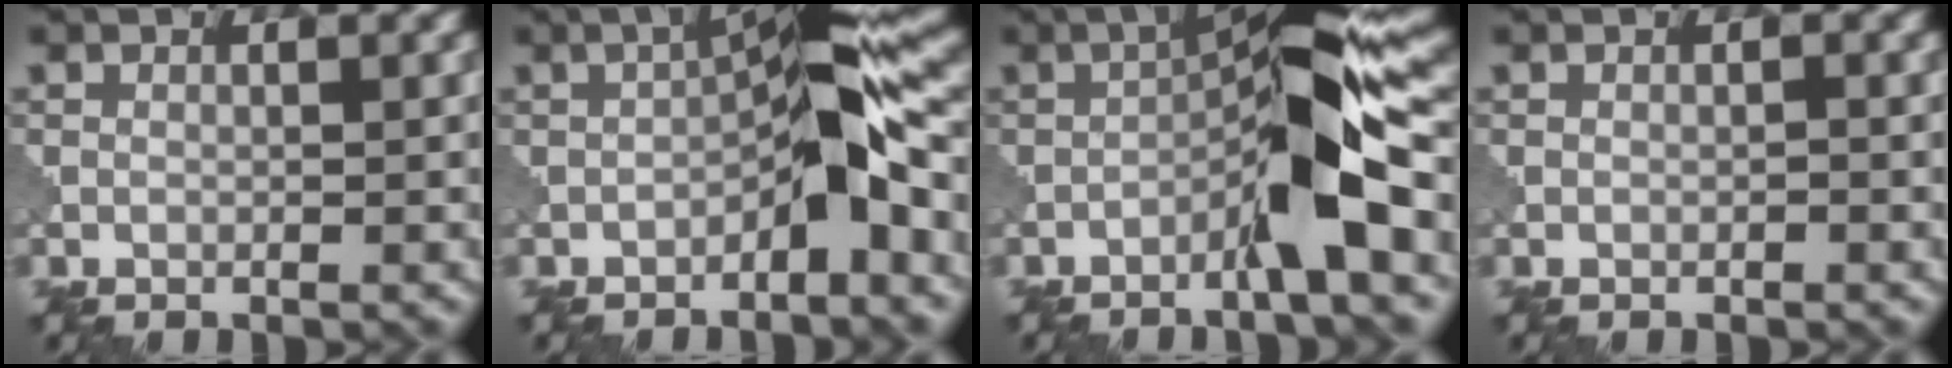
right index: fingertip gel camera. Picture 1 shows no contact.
{"total": 6.7, "force": [-2.0, 1.8, 6.2], "torque": [-0.089, 0.025, -0.044]}
{"total": 8.2, "force": [-2.8, 1.3, 7.6], "torque": [-0.121, 0.024, -0.058]}
{"total": 0.0}